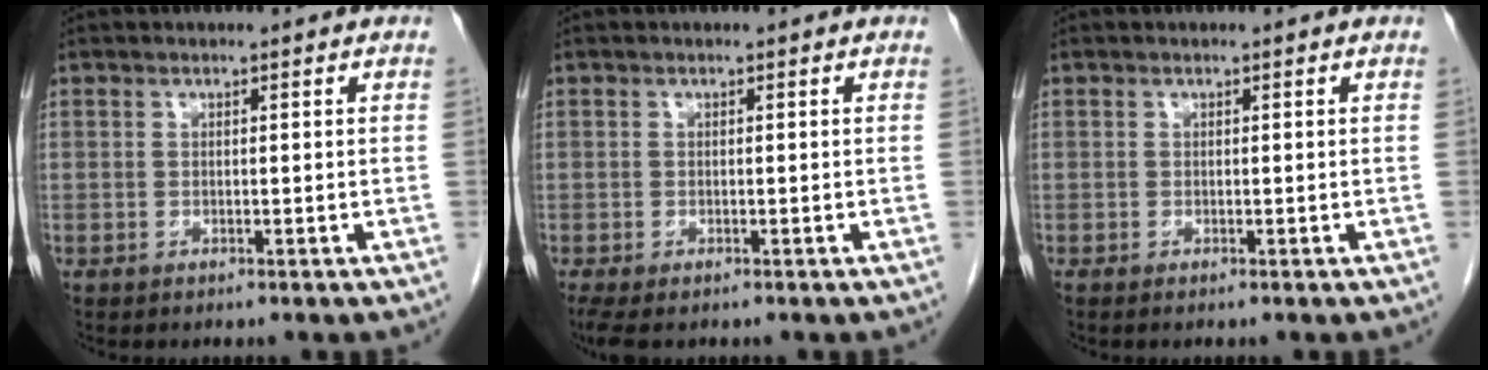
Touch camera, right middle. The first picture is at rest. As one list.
[{"total": 3.8, "force": [-2.6, 1.7, 2.2], "torque": [-0.046, -0.014, -0.044]}, {"total": 0.0}]